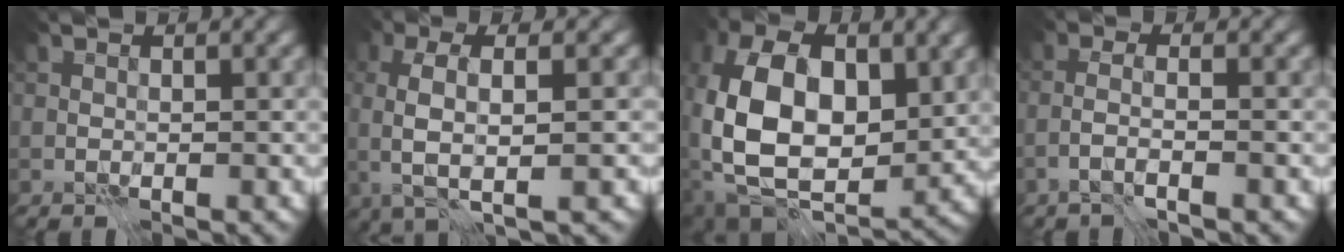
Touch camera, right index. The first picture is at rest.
{"total": 4.9, "force": [0.3, 1.2, 4.7], "torque": [-0.090, 0.005, 0.003]}
{"total": 13.4, "force": [0.3, 8.3, 10.6], "torque": [-0.212, -0.004, 0.002]}
{"total": 1.8, "force": [-1.2, -0.4, 1.3], "torque": [-0.026, 0.006, -0.030]}